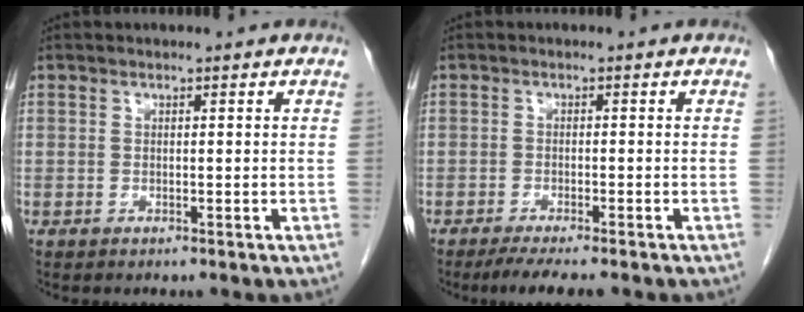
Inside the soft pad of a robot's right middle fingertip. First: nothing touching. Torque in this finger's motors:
{"motor_torque": [0.93, -0.58, 0.15, 0.08]}